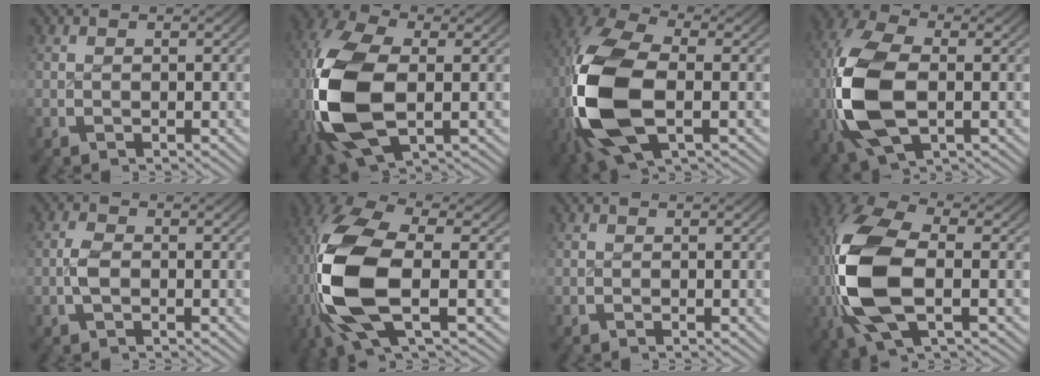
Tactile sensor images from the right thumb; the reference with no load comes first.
{"total": 14.7, "force": [-1.6, 9.3, 11.3], "torque": [-0.277, -0.050, 0.003]}
{"total": 16.4, "force": [-1.5, 10.3, 12.6], "torque": [-0.311, -0.049, 0.001]}
{"total": 13.1, "force": [-1.2, 8.5, 10.0], "torque": [-0.259, -0.039, 0.003]}
{"total": 1.7, "force": [-0.2, 1.1, 1.3], "torque": [-0.033, 0.003, -0.008]}
{"total": 15.0, "force": [-0.6, 8.0, 12.7], "torque": [-0.312, -0.042, 0.010]}
{"total": 0.0}
{"total": 13.9, "force": [-0.6, 8.2, 11.3], "torque": [-0.279, -0.035, 0.009]}